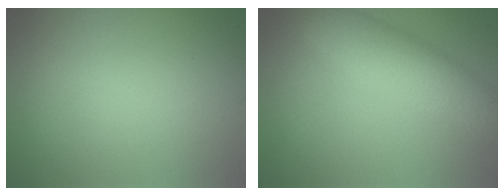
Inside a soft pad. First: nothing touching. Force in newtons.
{"total": 5.9, "press": 5.9, "slide": 0.0}